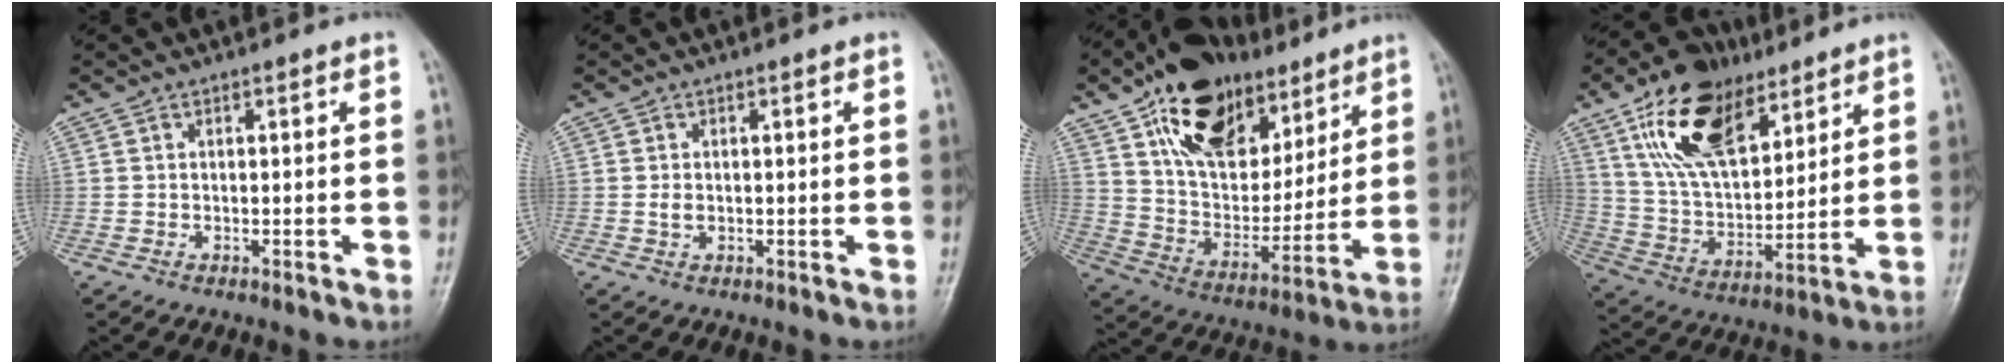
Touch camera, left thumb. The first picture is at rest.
{"total": 1.4, "force": [0.1, 1.0, 1.0], "torque": [-0.017, -0.001, 0.003]}
{"total": 23.5, "force": [13.6, 13.6, 13.5], "torque": [-0.177, -0.042, 0.238]}
{"total": 19.2, "force": [10.8, 10.0, 12.4], "torque": [-0.184, -0.035, 0.204]}